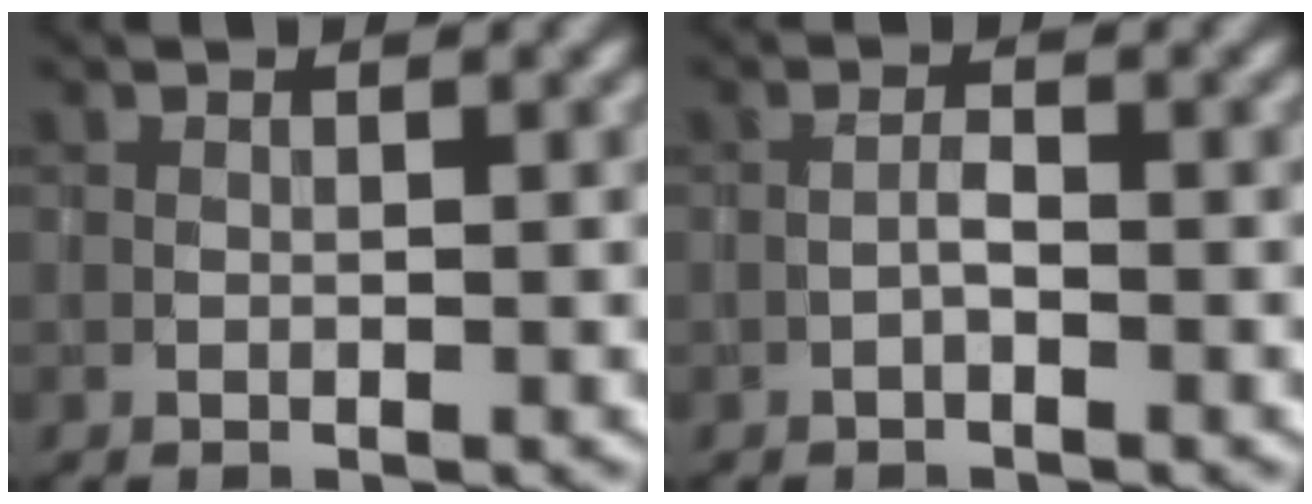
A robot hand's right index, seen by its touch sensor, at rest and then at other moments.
{"total": 1.1, "force": [-0.6, 0.3, 0.9], "torque": [-0.018, 0.004, -0.012]}